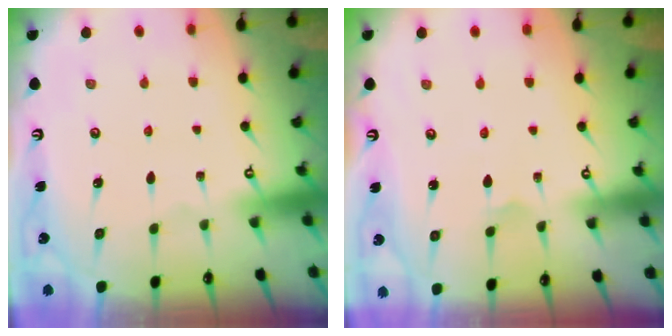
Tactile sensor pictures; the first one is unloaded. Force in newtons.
{"total": 1.9, "press": 1.9, "slide": 0.1}